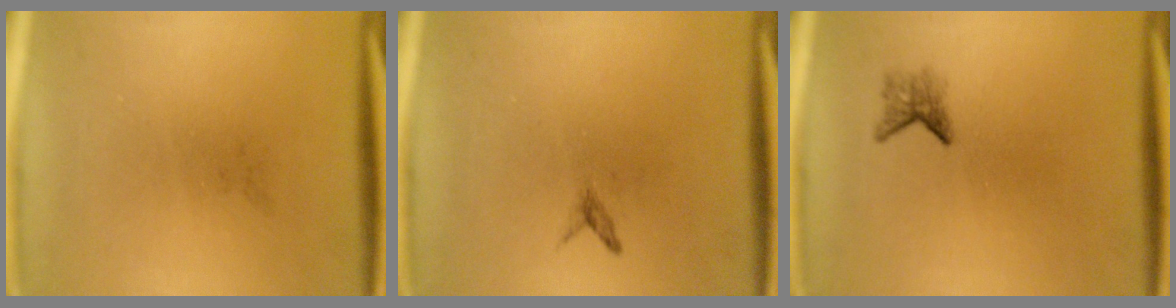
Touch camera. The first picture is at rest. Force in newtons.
{"total": 0.7}
{"total": 1.6}